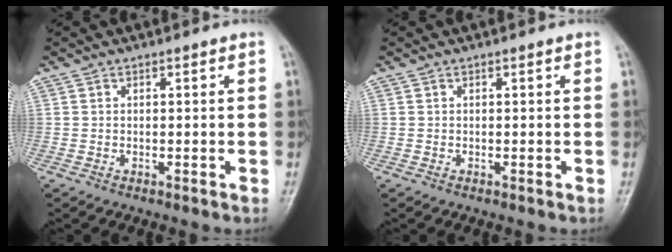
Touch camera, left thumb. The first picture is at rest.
{"total": 0.0}